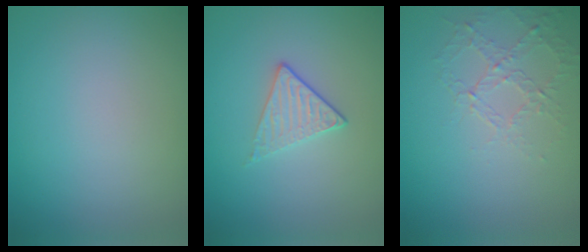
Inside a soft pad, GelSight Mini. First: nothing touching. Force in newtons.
{"total": 1.7, "press": 1.4, "slide": 1.0}
{"total": 1.4, "press": 0.8, "slide": 1.2}